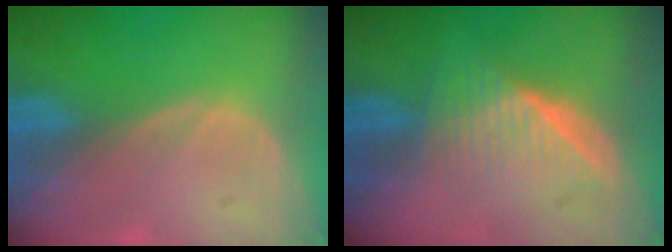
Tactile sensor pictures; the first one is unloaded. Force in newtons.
{"total": 6.5, "press": 5.9, "slide": 2.7}